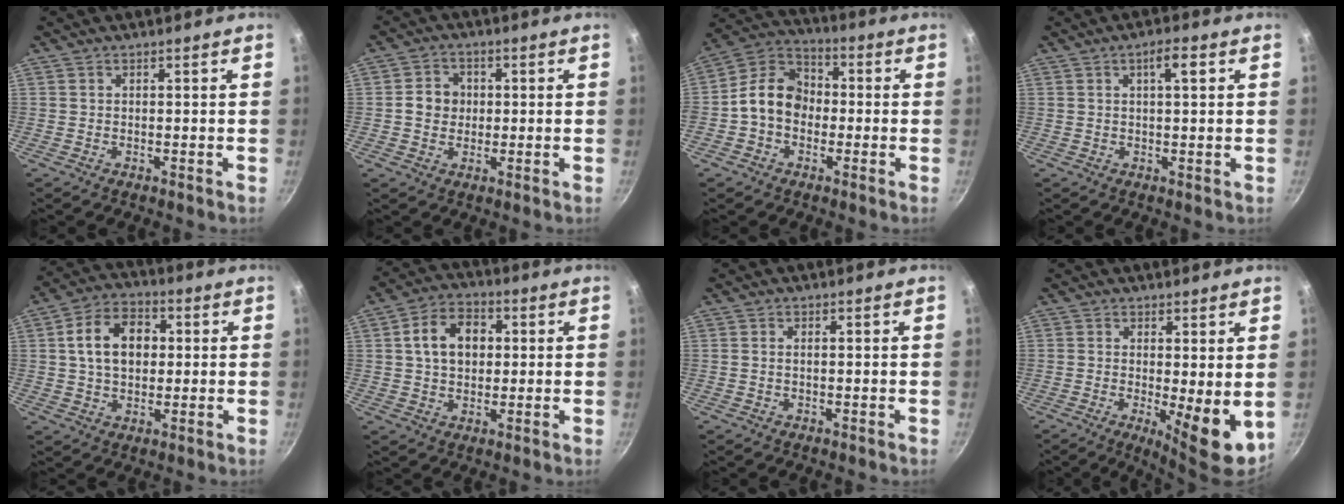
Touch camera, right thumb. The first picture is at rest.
{"total": 5.3, "force": [0.1, 4.8, 2.4], "torque": [-0.015, 0.006, -0.007]}
{"total": 11.0, "force": [-1.2, 8.7, 6.6], "torque": [-0.076, 0.037, -0.045]}
{"total": 4.0, "force": [1.3, 1.0, 3.6], "torque": [-0.053, 0.002, 0.019]}
{"total": 11.5, "force": [1.7, 8.2, 7.9], "torque": [-0.107, 0.017, 0.019]}
{"total": 9.8, "force": [1.7, 7.2, 6.4], "torque": [-0.083, 0.014, 0.019]}
{"total": 0.7, "force": [0.0, 0.2, 0.7], "torque": [-0.016, 0.003, -0.001]}
{"total": 8.3, "force": [-0.4, 2.2, 8.0], "torque": [-0.106, -0.017, 0.003]}